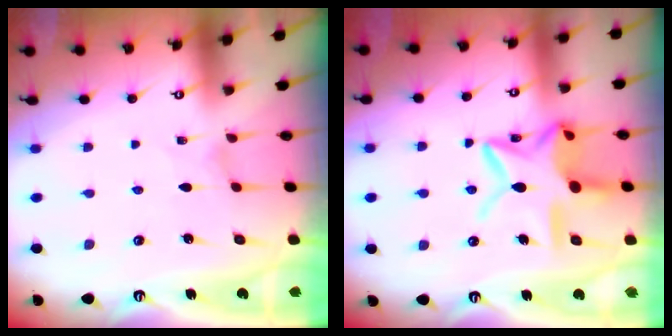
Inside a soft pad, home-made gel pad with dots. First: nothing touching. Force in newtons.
{"total": 17.1, "press": 17.1, "slide": 1.2}